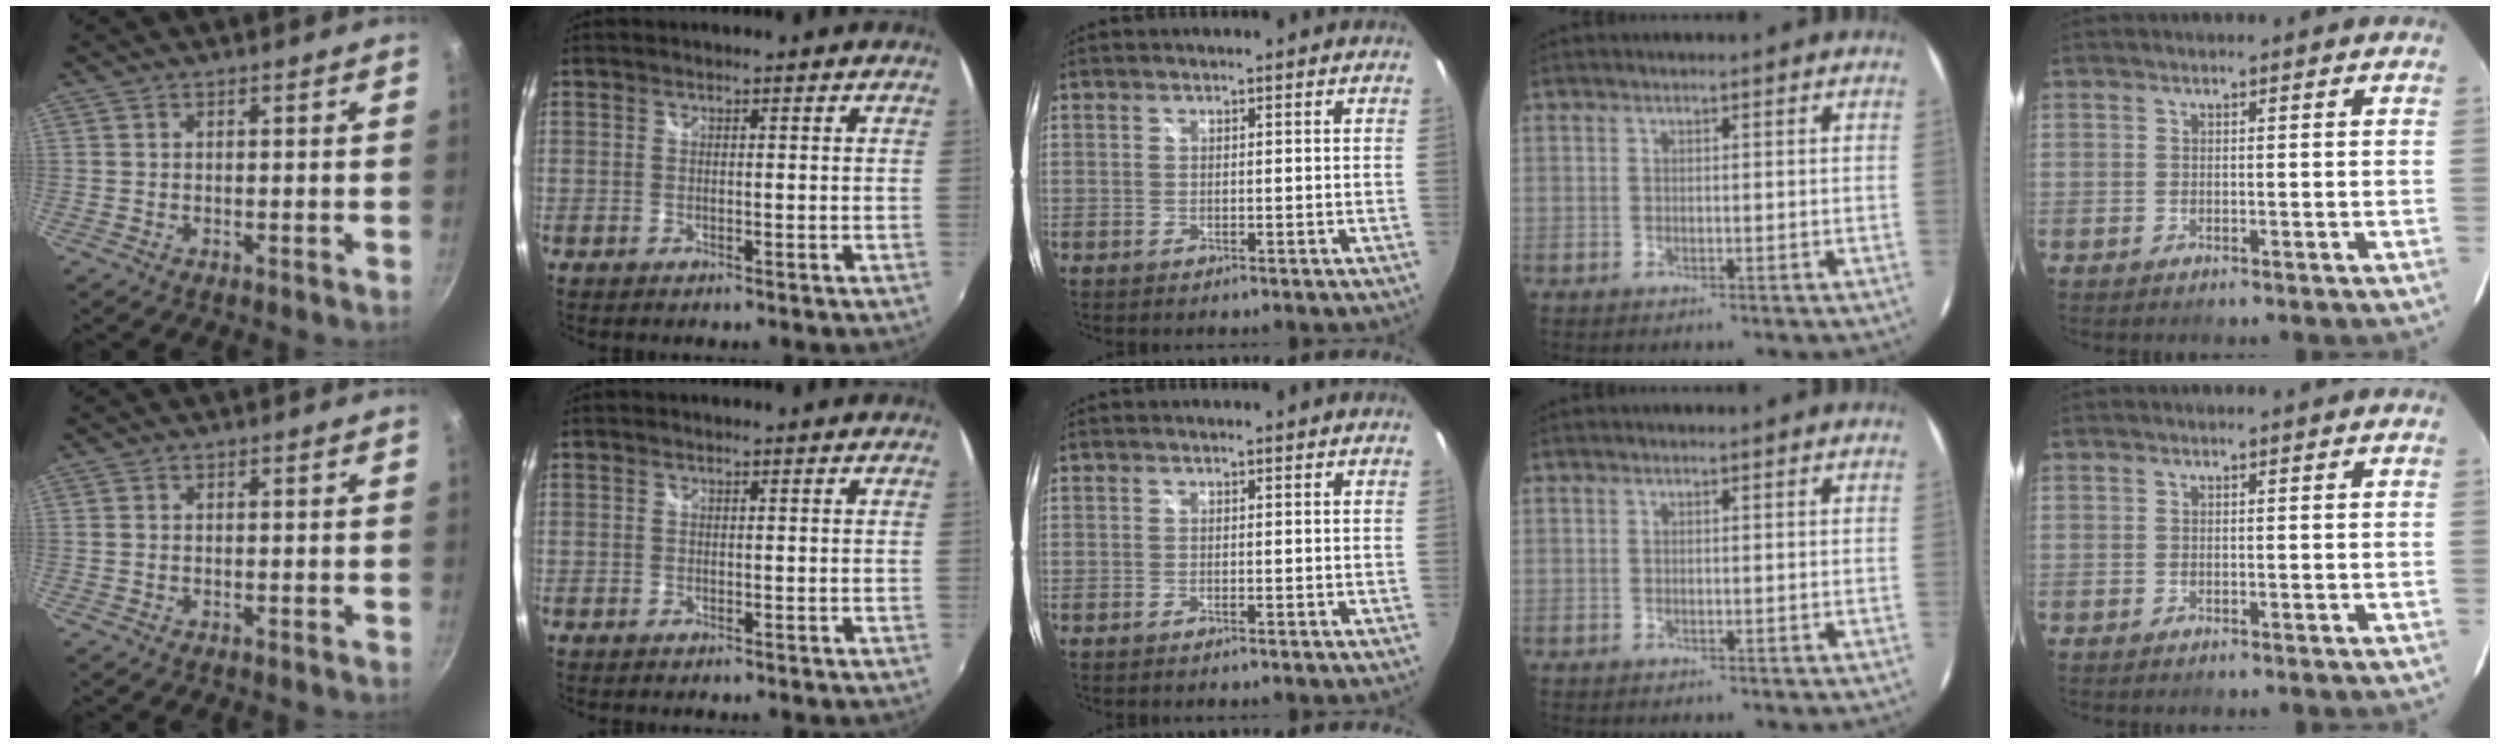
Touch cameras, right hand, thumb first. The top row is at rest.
{"middle": {"total": 0.6, "force": [-0.4, 0.0, 0.4], "torque": [-0.004, 0.000, -0.009]}}